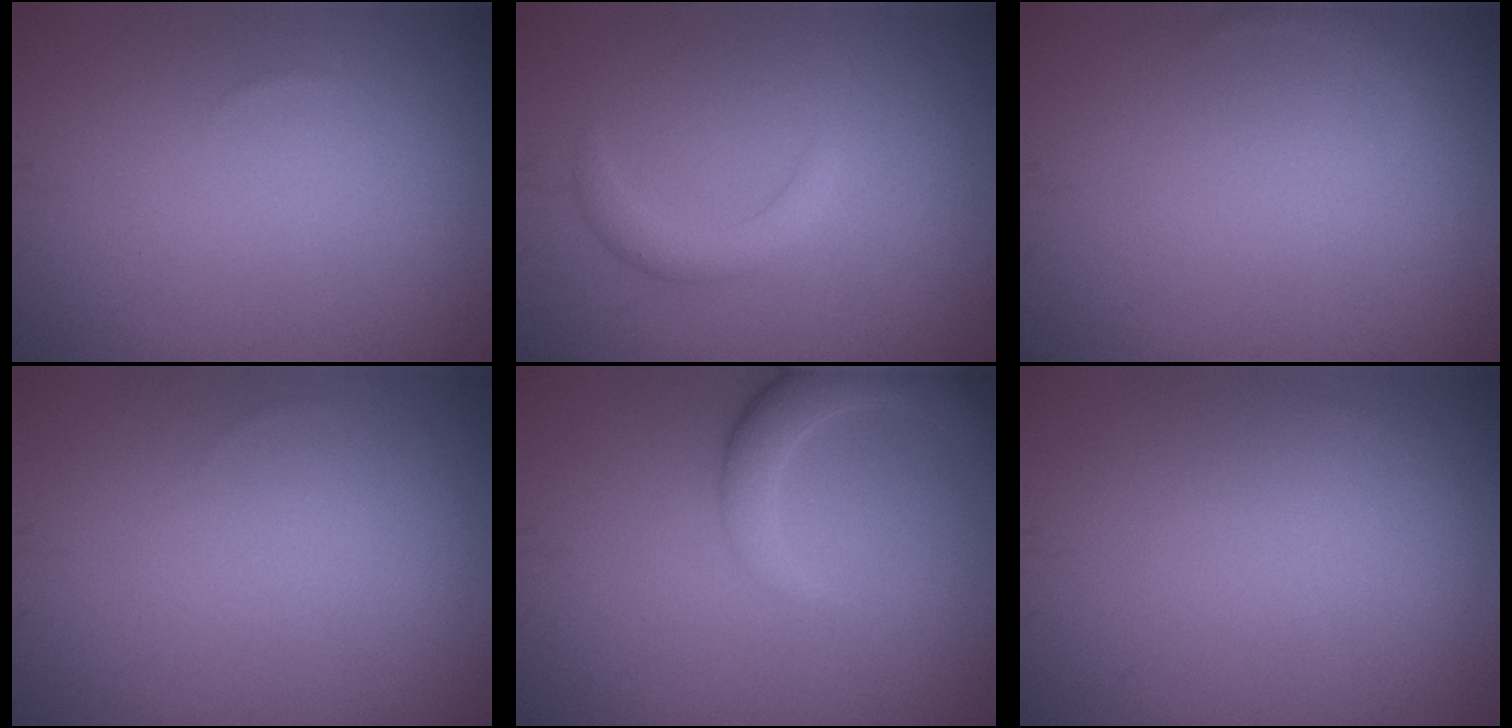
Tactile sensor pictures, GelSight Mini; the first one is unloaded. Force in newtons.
{"total": 1.8, "press": 1.8, "slide": 0.2}
{"total": 0.7, "press": 0.7, "slide": 0.1}
{"total": 0.0}
{"total": 3.4, "press": 3.4, "slide": 0.4}
{"total": 0.0}